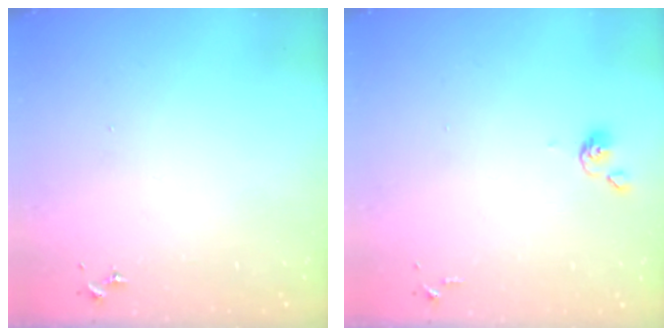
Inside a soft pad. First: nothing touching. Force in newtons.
{"total": 3.8, "press": 3.7, "slide": 0.8}